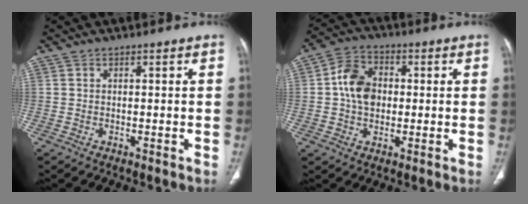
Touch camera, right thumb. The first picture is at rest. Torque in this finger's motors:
{"motor_torque": [0.16, 1.05, 0.80, -0.10, 0.06]}